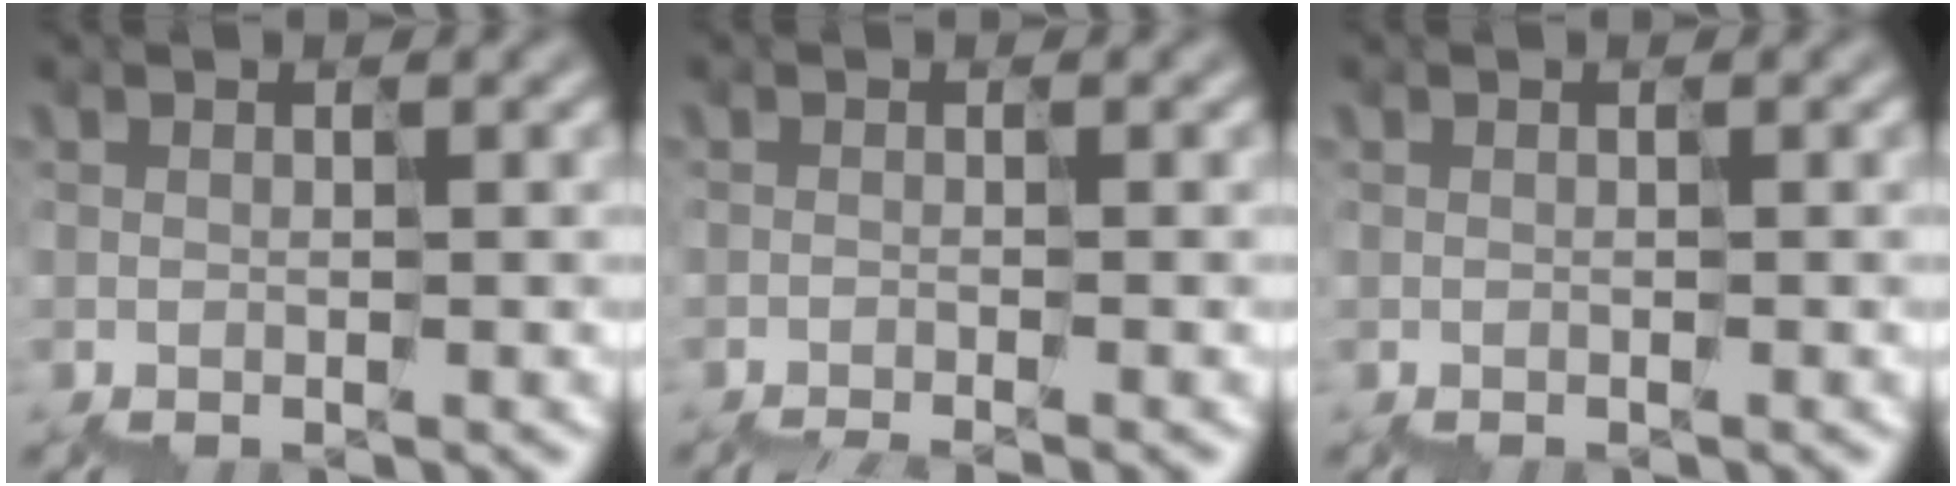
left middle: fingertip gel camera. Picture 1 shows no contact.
{"total": 1.2, "force": [-1.1, -0.1, 0.2], "torque": [-0.008, -0.015, -0.021]}
{"total": 0.0}